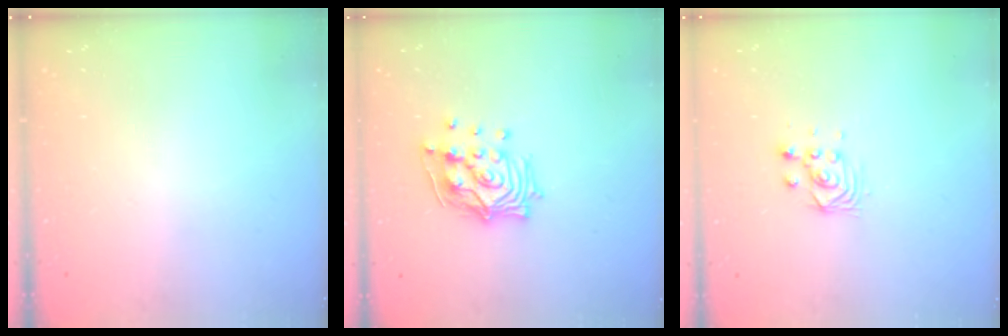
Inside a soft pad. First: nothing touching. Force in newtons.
{"total": 13.3, "press": 13.2, "slide": 1.1}
{"total": 2.8, "press": 2.8, "slide": 0.2}